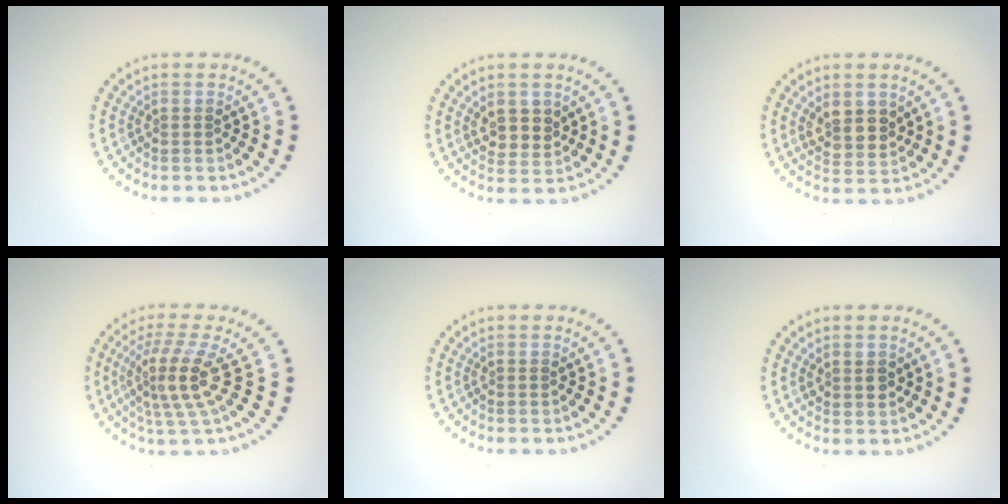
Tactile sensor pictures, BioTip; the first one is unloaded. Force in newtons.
{"total": 2.7, "press": 2.5, "slide": 0.8}
{"total": 2.8, "press": 2.6, "slide": 1.1}
{"total": 4.1, "press": 3.1, "slide": 2.7}
{"total": 0.0}
{"total": 1.5, "press": 1.4, "slide": 0.6}